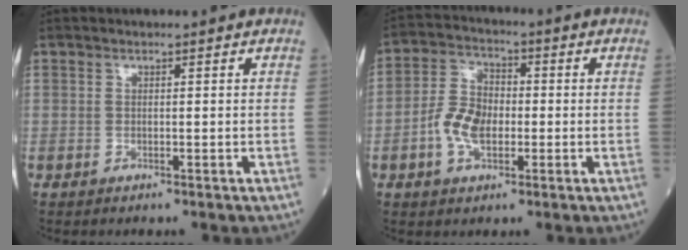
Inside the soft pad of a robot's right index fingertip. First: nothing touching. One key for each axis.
{"total": 7.3, "fx": -1.7, "fy": 4.3, "fz": 5.6, "tx": -0.124, "ty": 0.012, "tz": -0.036}